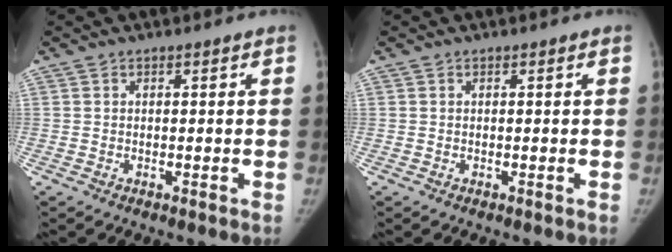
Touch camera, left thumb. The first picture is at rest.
{"total": 0.0}